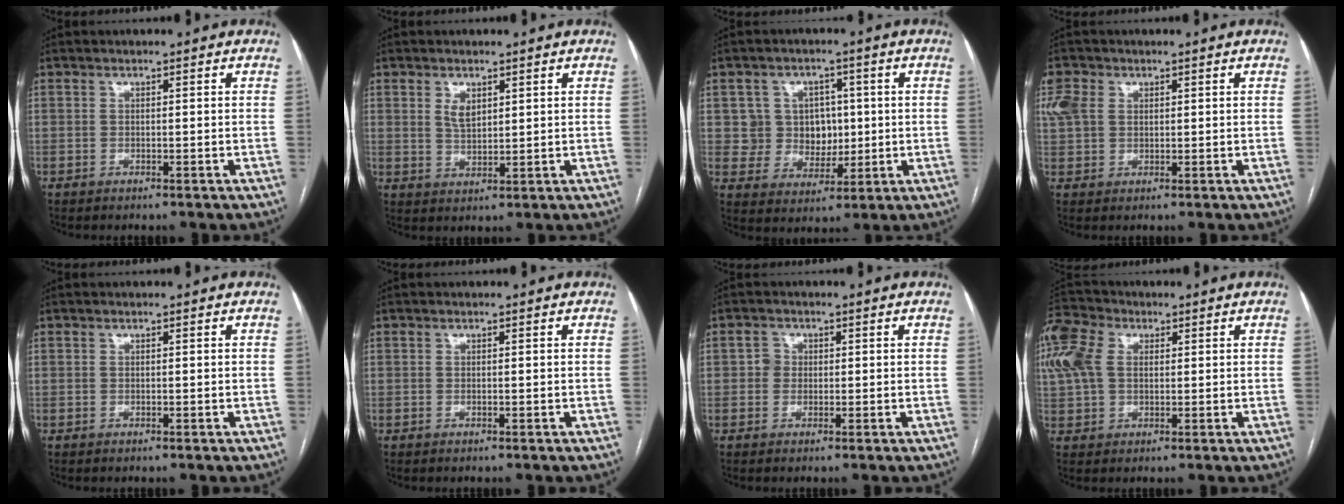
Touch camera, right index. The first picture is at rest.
{"total": 3.1, "force": [1.5, 1.6, 2.2], "torque": [-0.044, -0.002, 0.034]}
{"total": 7.2, "force": [1.4, 6.8, 1.8], "torque": [-0.025, 0.023, 0.036]}
{"total": 4.4, "force": [1.7, 3.5, 2.2], "torque": [-0.071, 0.017, 0.038]}
{"total": 0.0}
{"total": 0.0}
{"total": 1.8, "force": [0.2, 1.7, 0.5], "torque": [-0.007, 0.005, 0.004]}
{"total": 13.5, "force": [4.3, 9.7, 8.4], "torque": [-0.239, 0.047, 0.081]}